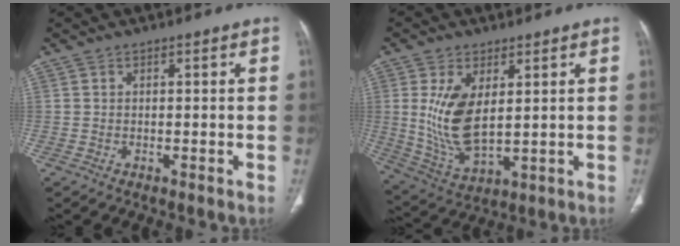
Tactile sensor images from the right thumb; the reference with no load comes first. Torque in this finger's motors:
{"motor_torque": [-0.60, 0.99, 1.04, 0.34, 0.13]}